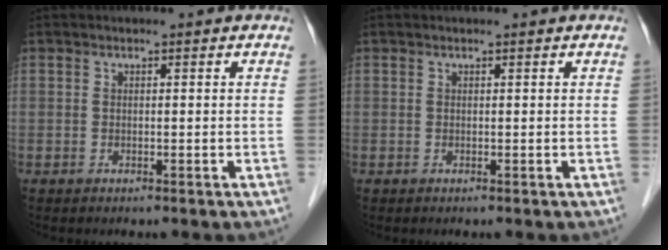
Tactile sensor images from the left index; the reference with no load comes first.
{"total": 0.5, "force": [0.5, 0.0, 0.3], "torque": [-0.005, 0.004, 0.008]}